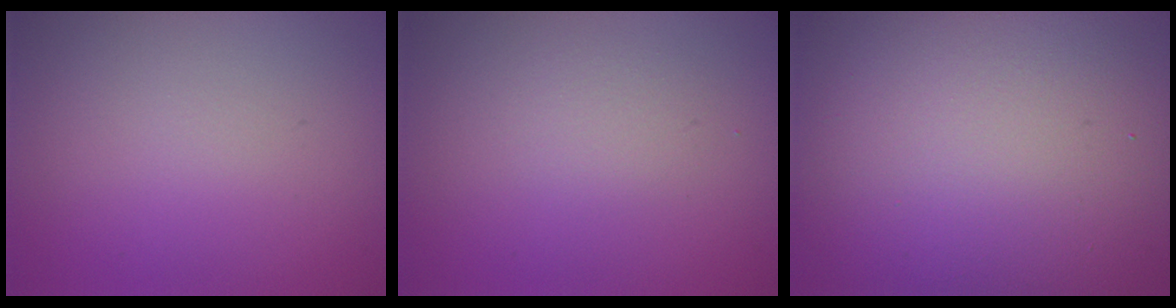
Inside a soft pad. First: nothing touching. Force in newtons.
{"total": 1.2, "press": 1.2, "slide": 0.0}
{"total": 20.4, "press": 20.4, "slide": 1.8}